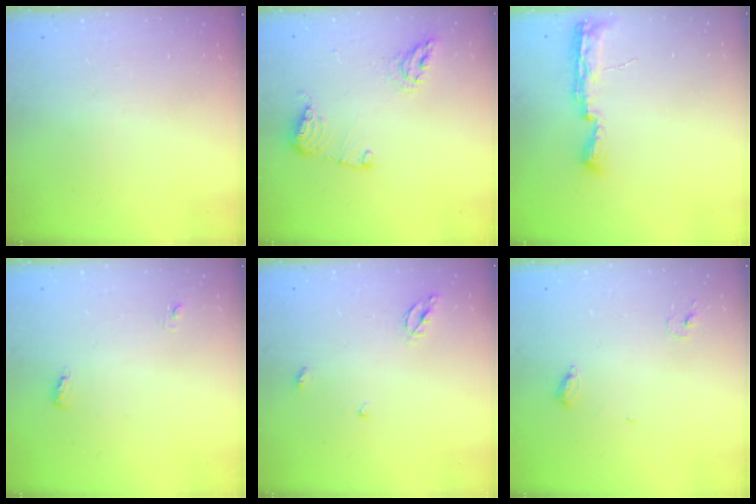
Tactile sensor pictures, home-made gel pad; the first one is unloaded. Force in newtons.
{"total": 10.2, "press": 10.1, "slide": 1.2}
{"total": 8.1, "press": 8.0, "slide": 0.9}
{"total": 3.7, "press": 3.5, "slide": 1.2}
{"total": 5.5, "press": 5.5, "slide": 0.6}
{"total": 6.4, "press": 6.4, "slide": 0.5}